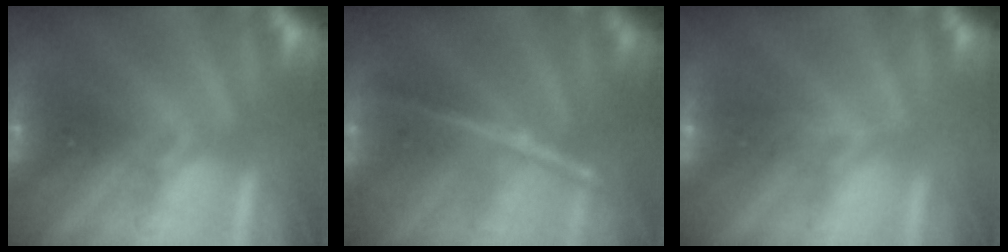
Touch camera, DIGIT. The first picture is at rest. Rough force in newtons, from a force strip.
{"total": 1.9}
{"total": 3.4}